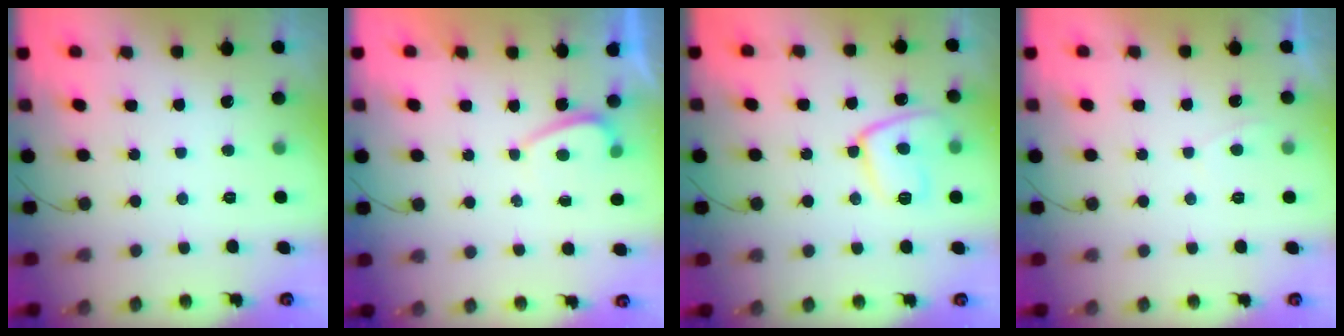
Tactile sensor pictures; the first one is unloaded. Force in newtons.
{"total": 1.1, "press": 0.9, "slide": 0.6}
{"total": 11.5, "press": 11.5, "slide": 1.1}
{"total": 0.0}